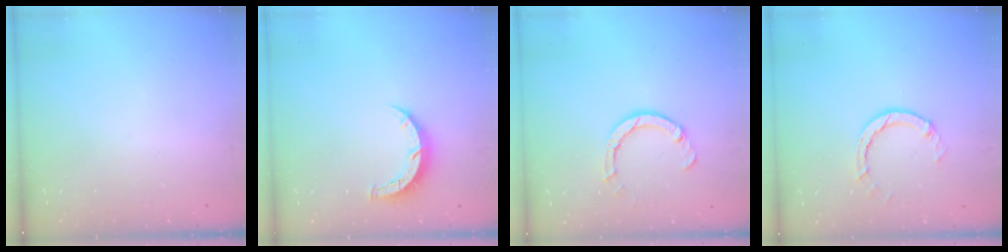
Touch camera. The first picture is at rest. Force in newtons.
{"total": 5.5, "press": 5.5, "slide": 0.5}
{"total": 4.2, "press": 4.2, "slide": 0.1}
{"total": 3.8, "press": 3.8, "slide": 0.4}